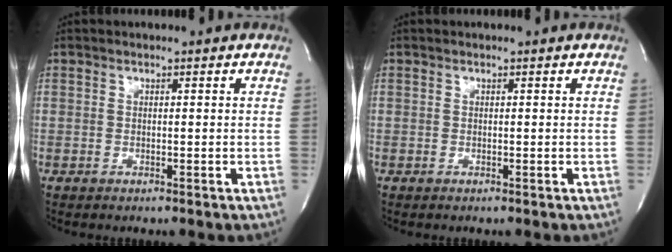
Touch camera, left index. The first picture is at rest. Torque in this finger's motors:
{"motor_torque": [0.00, 0.00, 0.00, 0.00]}